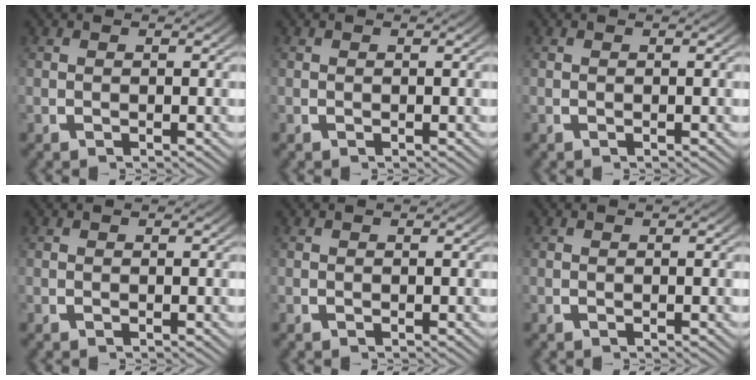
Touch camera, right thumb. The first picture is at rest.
{"total": 0.0}
{"total": 0.0}
{"total": 0.0}
{"total": 0.0}
{"total": 0.0}